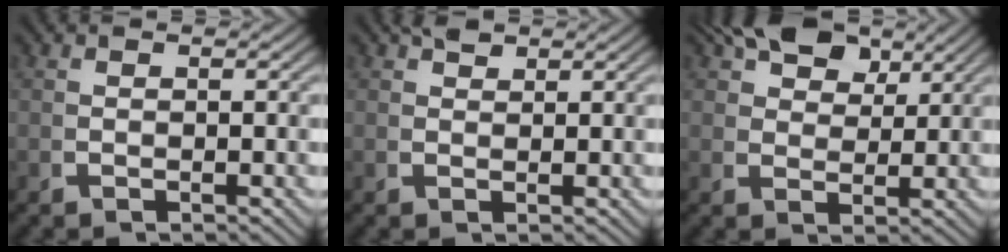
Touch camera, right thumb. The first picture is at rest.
{"total": 2.1, "force": [1.8, 0.7, 0.8], "torque": [-0.007, 0.003, 0.036]}
{"total": 7.5, "force": [4.7, 4.1, 4.0], "torque": [-0.058, 0.000, 0.081]}